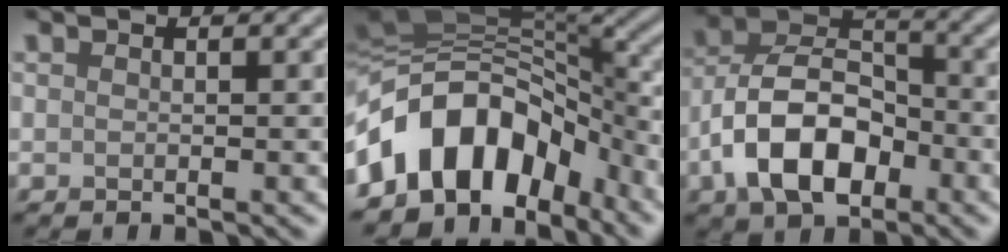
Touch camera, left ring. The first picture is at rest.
{"total": 11.9, "force": [-4.8, 7.8, 7.5], "torque": [-0.119, 0.027, -0.102]}
{"total": 8.9, "force": [-3.4, 5.4, 6.3], "torque": [-0.117, 0.009, -0.072]}